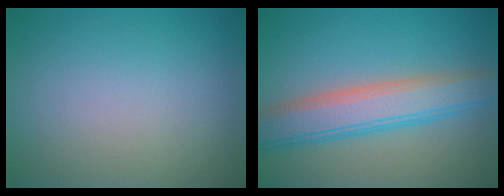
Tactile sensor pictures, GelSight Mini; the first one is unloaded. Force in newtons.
{"total": 5.9, "press": 5.8, "slide": 0.4}